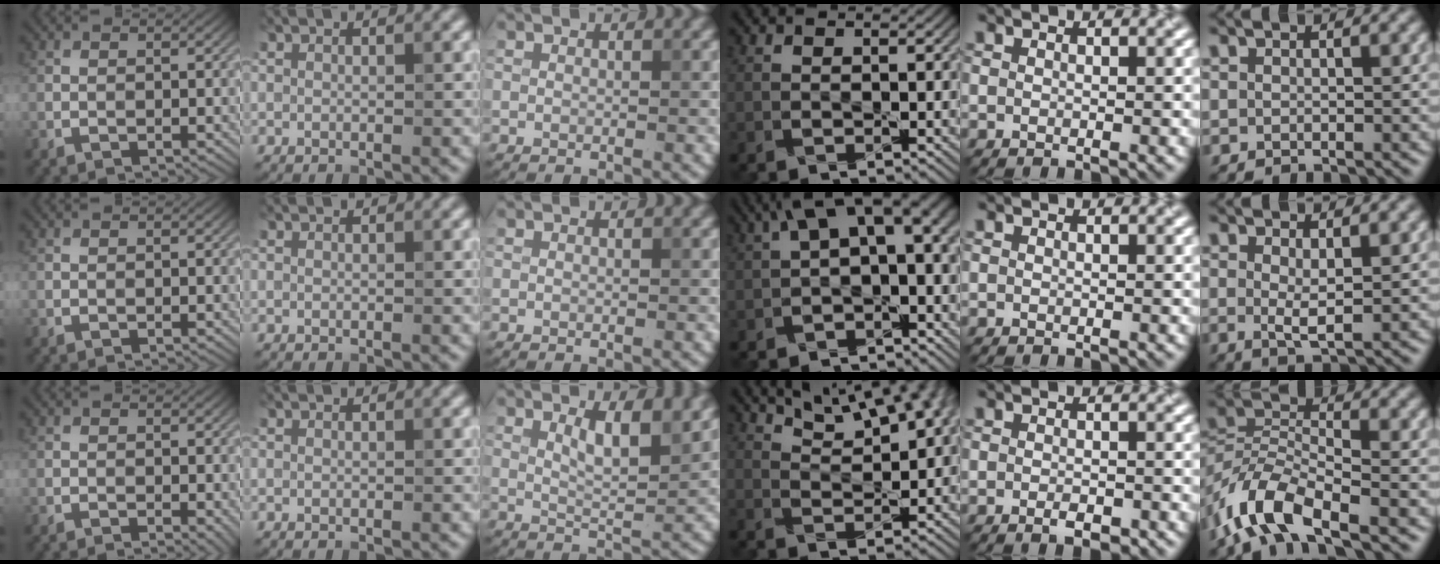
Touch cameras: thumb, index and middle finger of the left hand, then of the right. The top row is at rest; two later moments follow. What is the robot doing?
{"motion": "pour", "object": "sugar"}